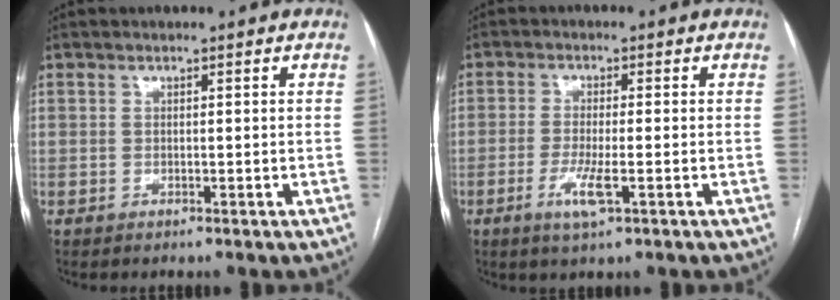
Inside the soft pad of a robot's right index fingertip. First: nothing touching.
{"total": 4.8, "force": [-1.9, 0.6, 4.4], "torque": [-0.090, -0.010, -0.033]}